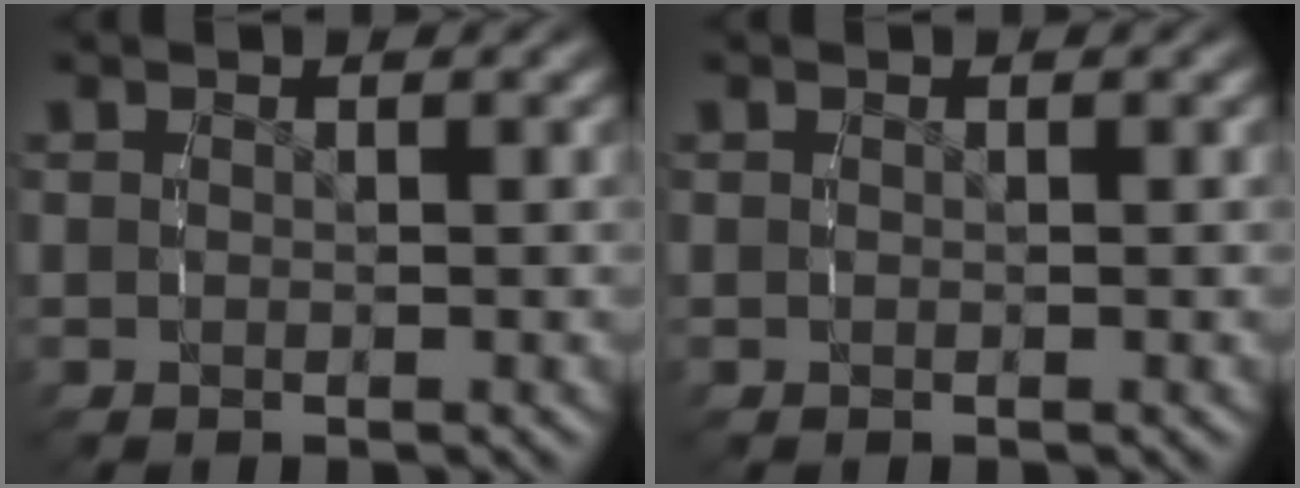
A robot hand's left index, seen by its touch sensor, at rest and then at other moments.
{"total": 0.0}